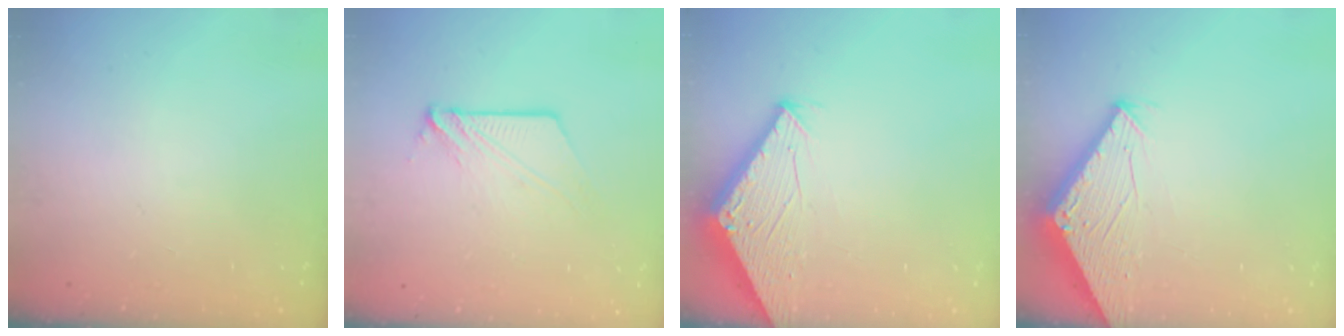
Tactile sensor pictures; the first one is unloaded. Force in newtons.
{"total": 7.4, "press": 7.4, "slide": 0.5}
{"total": 2.8, "press": 2.8, "slide": 0.1}
{"total": 2.8, "press": 2.8, "slide": 0.1}